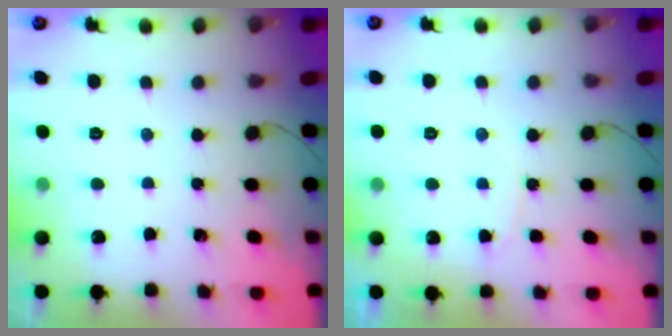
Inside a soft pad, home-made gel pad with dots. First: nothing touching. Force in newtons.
{"total": 5.8, "press": 5.8, "slide": 0.6}